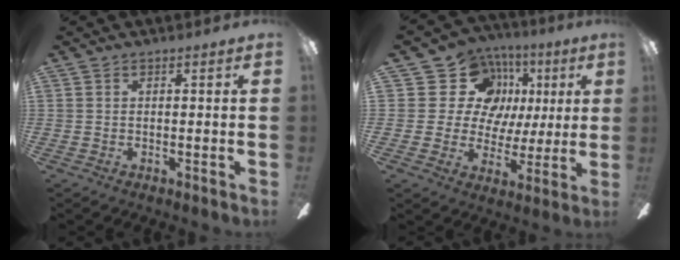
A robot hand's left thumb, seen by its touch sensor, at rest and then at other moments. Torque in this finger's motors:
{"motor_torque": [-0.03, 0.51, -0.22, 0.14, 0.07]}